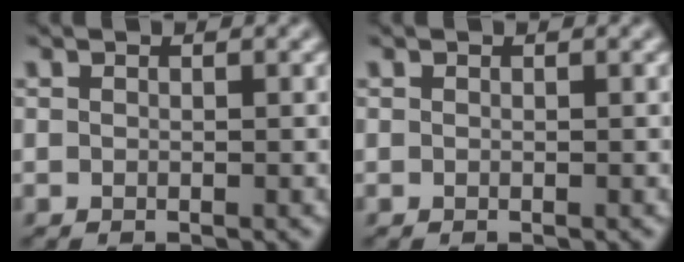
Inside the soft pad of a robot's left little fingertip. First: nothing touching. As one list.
[{"total": 0.0}]